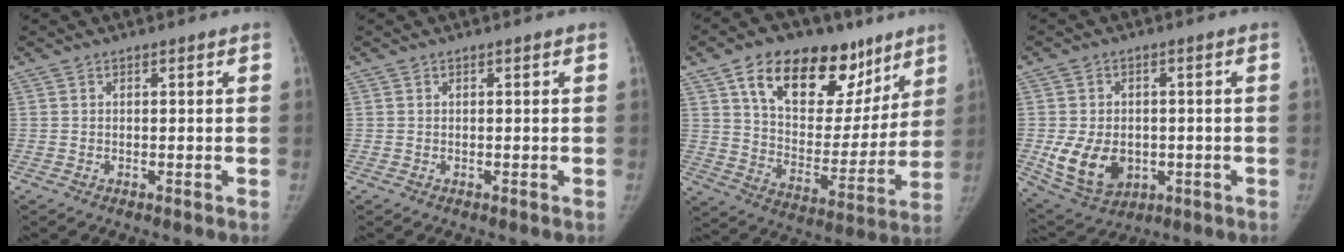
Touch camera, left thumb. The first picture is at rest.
{"total": 0.0}
{"total": 25.5, "force": [14.1, 14.2, 15.7], "torque": [-0.193, -0.027, 0.230]}
{"total": 11.4, "force": [-2.1, 8.4, 7.4], "torque": [-0.114, -0.002, -0.016]}